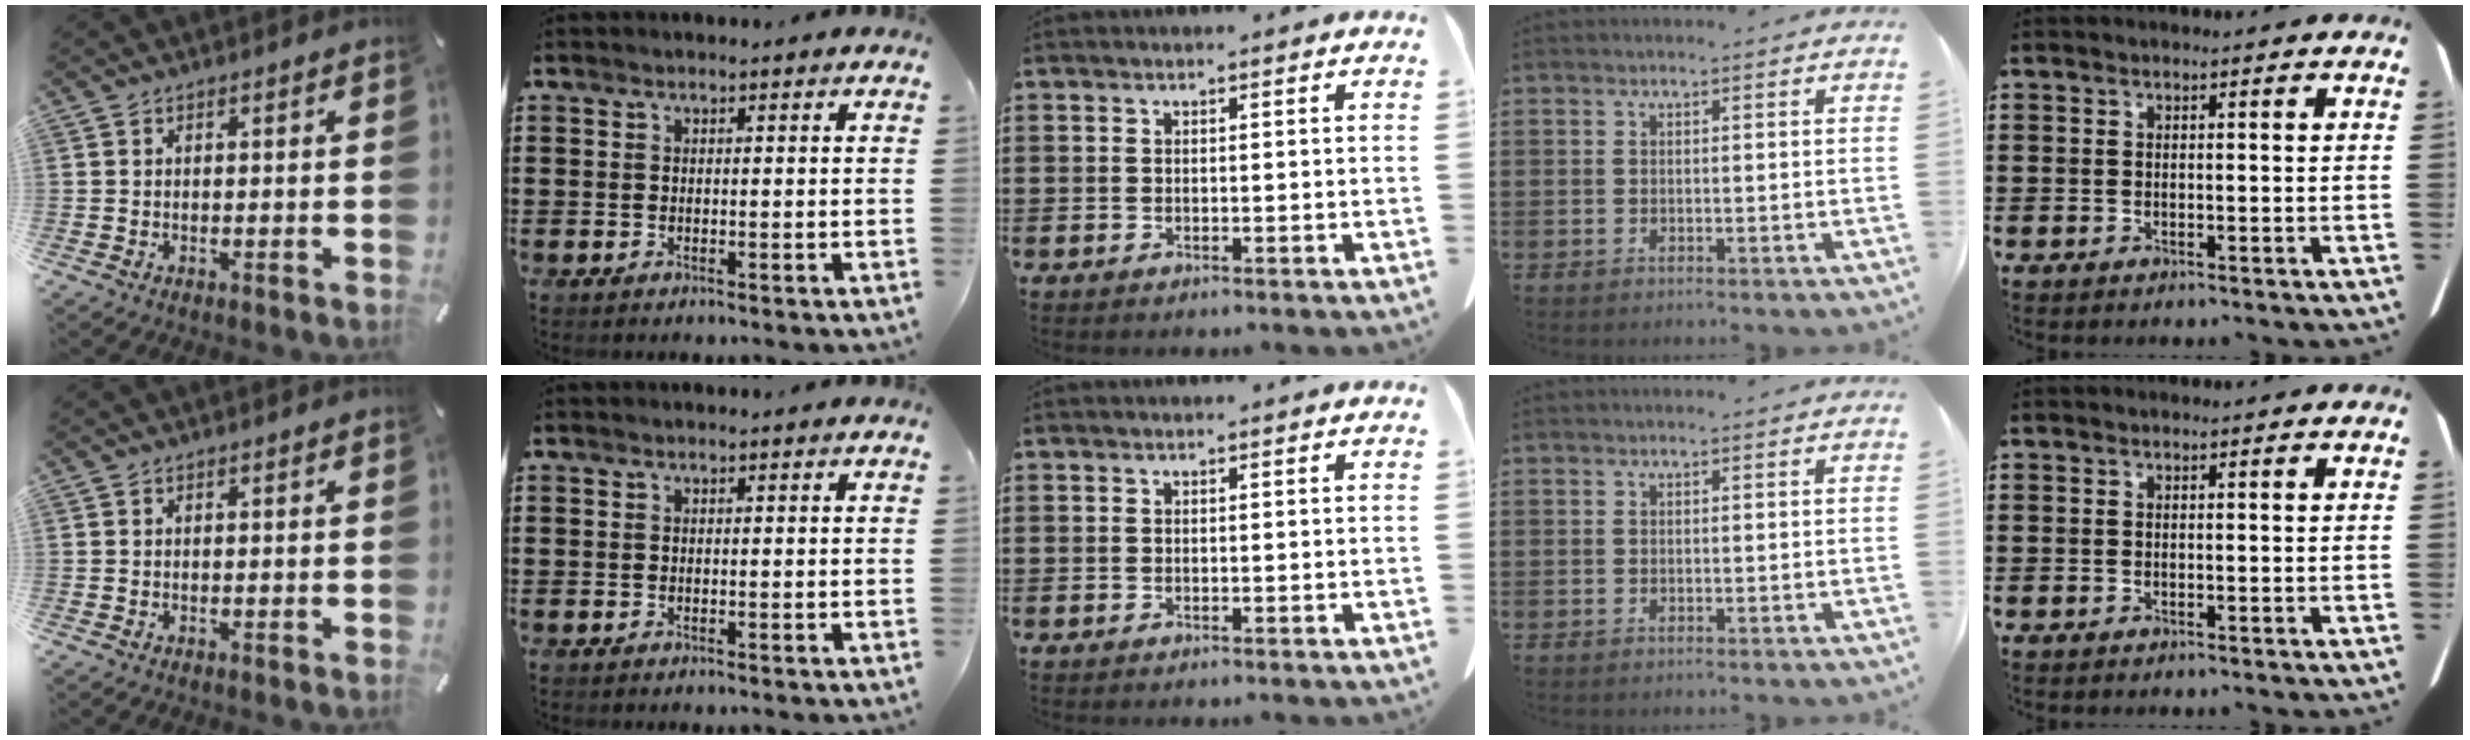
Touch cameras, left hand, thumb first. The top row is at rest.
{}